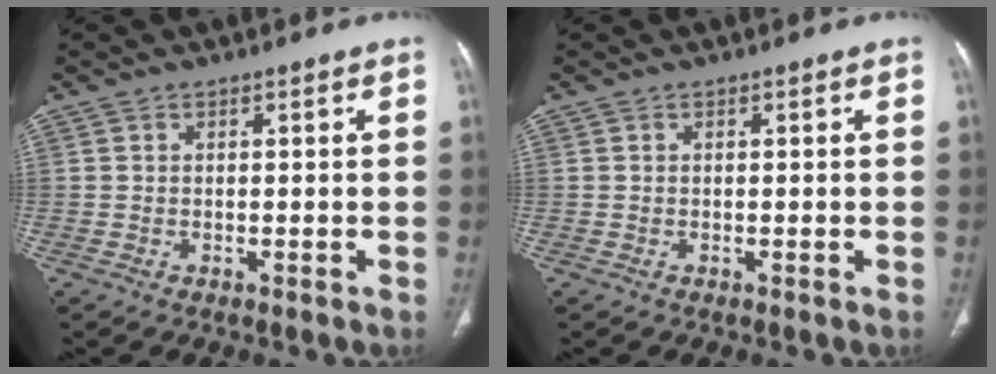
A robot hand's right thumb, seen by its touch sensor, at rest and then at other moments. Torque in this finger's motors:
{"motor_torque": [1.14, 1.14, 0.17, -0.18, 0.04]}